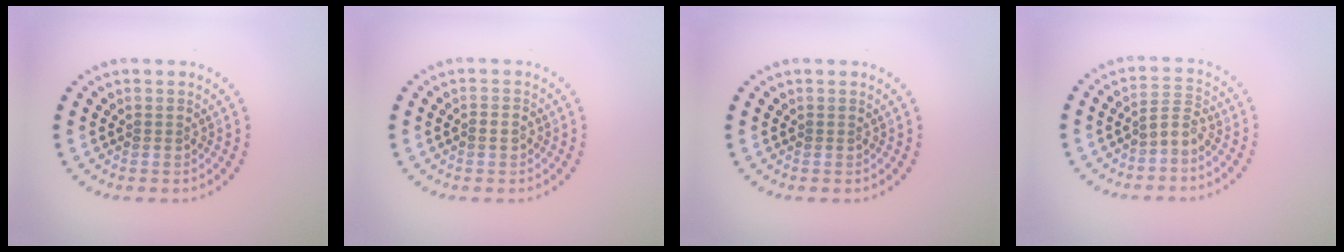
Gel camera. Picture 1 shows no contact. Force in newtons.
{"total": 1.0, "press": 1.0, "slide": 0.3}
{"total": 0.0}
{"total": 1.9, "press": 1.4, "slide": 1.2}